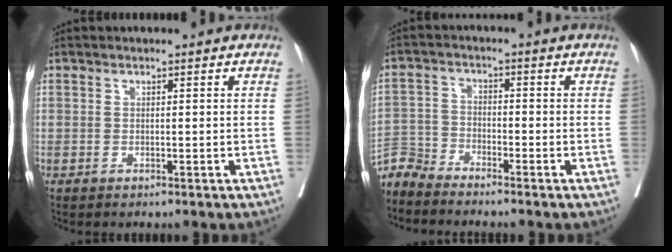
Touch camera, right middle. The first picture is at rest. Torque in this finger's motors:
{"motor_torque": [-0.08, -0.07, 0.12, 0.01]}